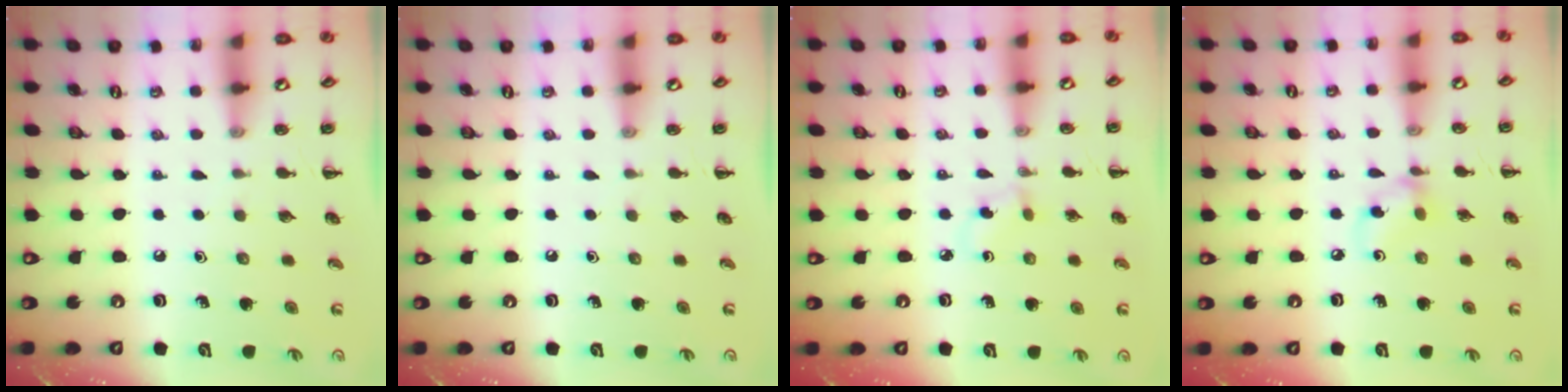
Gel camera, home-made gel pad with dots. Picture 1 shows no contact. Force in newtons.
{"total": 0.0}
{"total": 2.6, "press": 2.4, "slide": 1.0}
{"total": 6.1, "press": 6.1, "slide": 0.6}